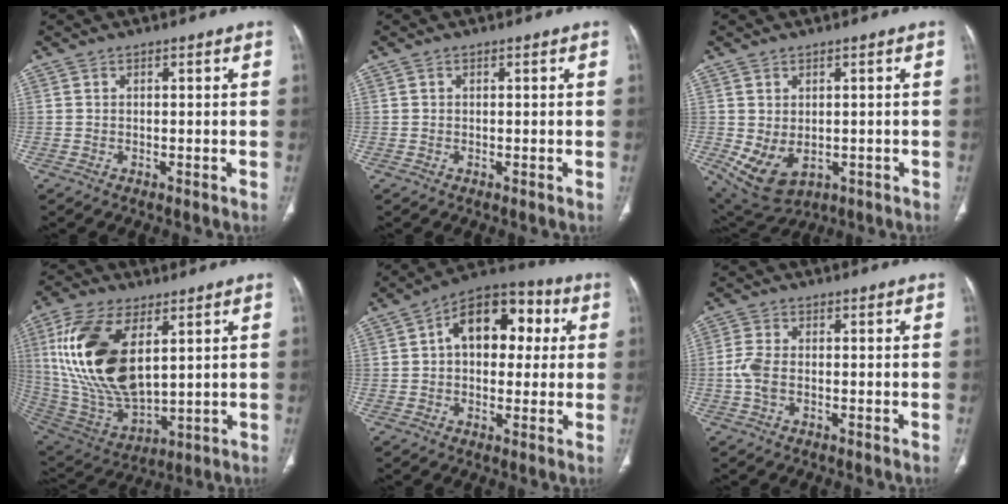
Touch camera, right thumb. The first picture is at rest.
{"total": 0.0}
{"total": 8.1, "force": [-1.3, 5.5, 5.8], "torque": [-0.098, -0.004, 0.005]}
{"total": 22.5, "force": [6.2, 11.4, 18.4], "torque": [-0.365, -0.031, 0.126]}
{"total": 15.0, "force": [3.0, 9.5, 11.2], "torque": [-0.127, 0.028, 0.037]}
{"total": 3.9, "force": [-0.7, 2.0, 3.3], "torque": [-0.089, 0.006, -0.017]}